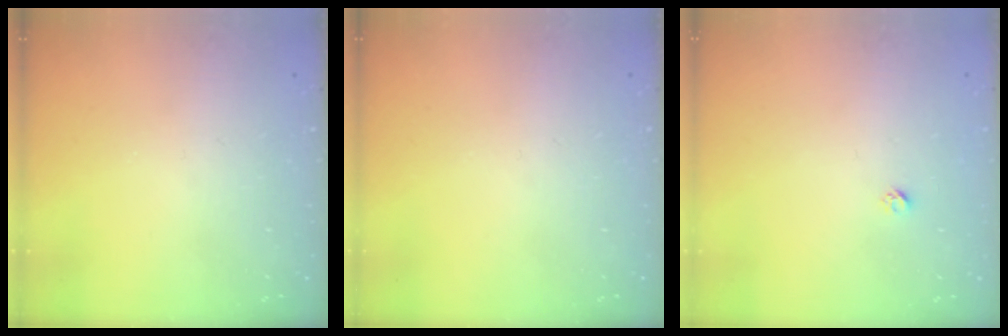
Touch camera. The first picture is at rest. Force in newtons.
{"total": 0.0}
{"total": 1.9, "press": 1.9, "slide": 0.1}